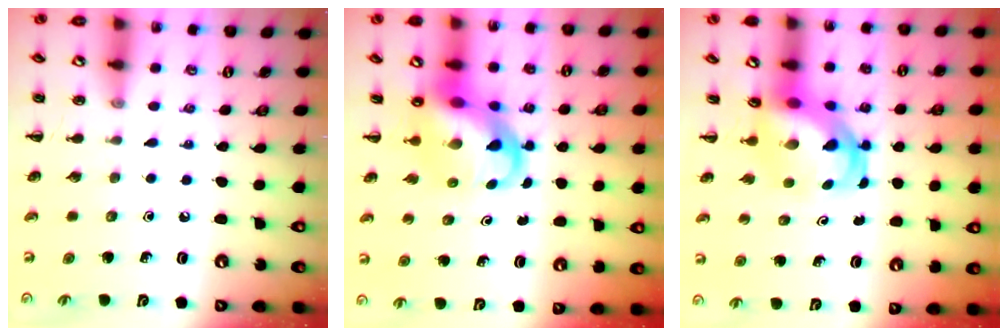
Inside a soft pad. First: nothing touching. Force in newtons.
{"total": 8.8, "press": 8.4, "slide": 2.7}
{"total": 6.0, "press": 5.8, "slide": 1.2}